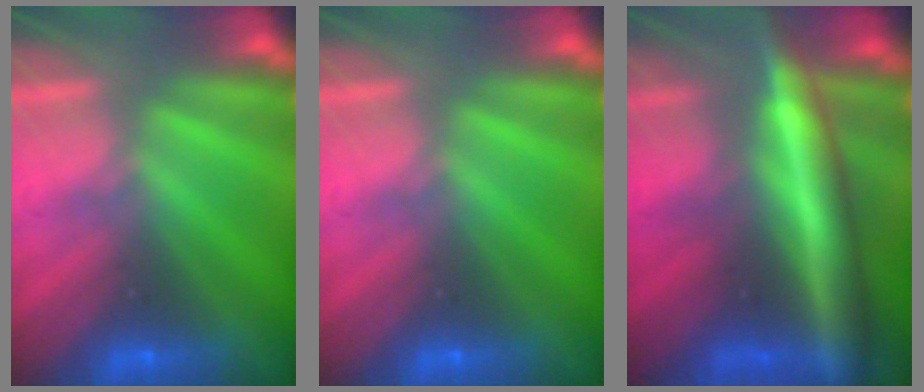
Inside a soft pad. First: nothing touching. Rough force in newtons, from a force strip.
{"total": 0.0}
{"total": 9.4}